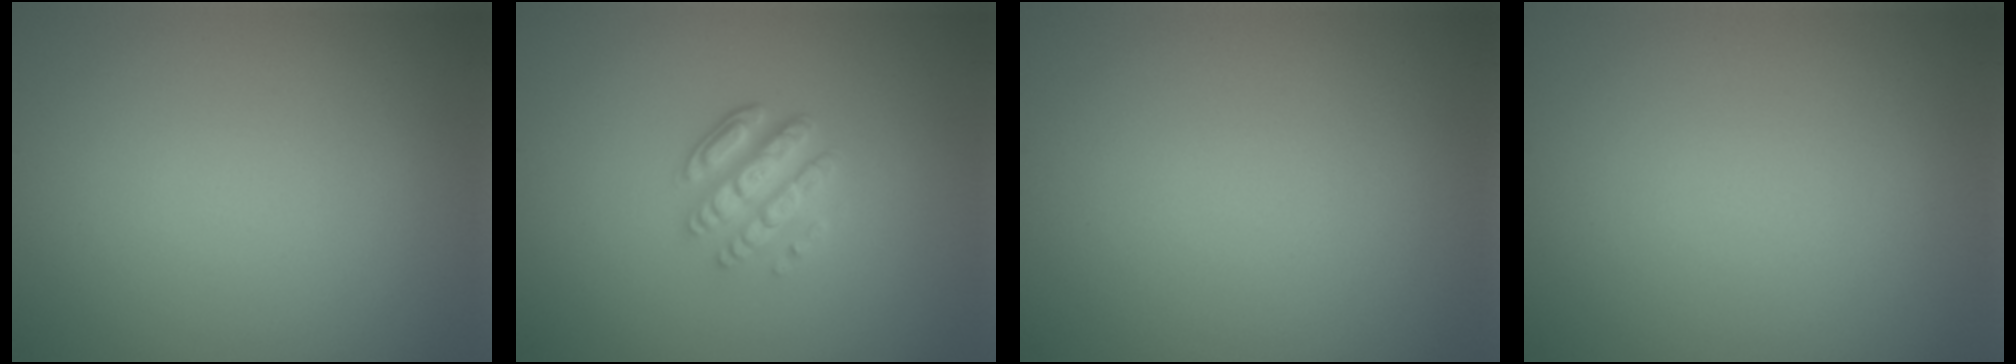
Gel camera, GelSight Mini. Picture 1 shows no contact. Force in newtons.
{"total": 3.6, "press": 3.1, "slide": 1.8}
{"total": 0.0}
{"total": 0.0}